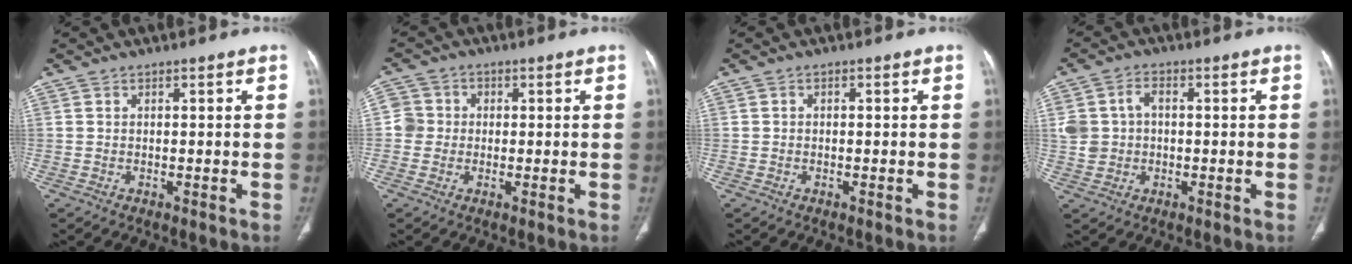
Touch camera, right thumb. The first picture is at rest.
{"total": 3.9, "force": [-0.1, 3.8, 0.6], "torque": [0.012, 0.009, -0.009]}
{"total": 0.0}
{"total": 6.3, "force": [0.5, 4.9, 4.0], "torque": [-0.073, 0.016, 0.013]}